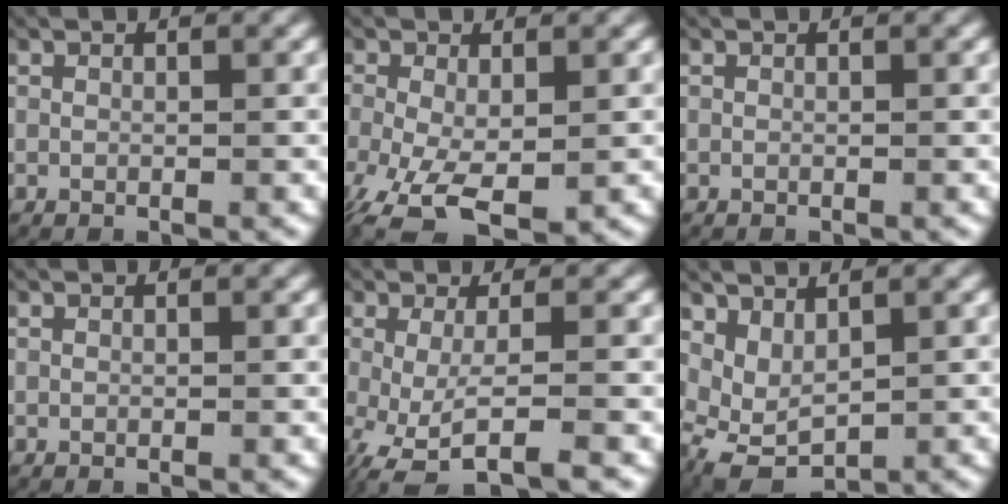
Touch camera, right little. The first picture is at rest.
{"total": 6.2, "force": [-3.1, 3.1, 4.3], "torque": [-0.114, -0.042, -0.027]}
{"total": 0.0}
{"total": 0.0}
{"total": 5.7, "force": [-2.7, 2.4, 4.4], "torque": [-0.098, -0.029, -0.027]}
{"total": 5.8, "force": [-1.0, 4.6, 3.4], "torque": [-0.098, -0.042, 0.002]}